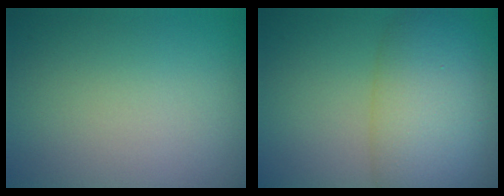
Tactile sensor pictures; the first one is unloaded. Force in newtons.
{"total": 7.7, "press": 7.7, "slide": 0.3}